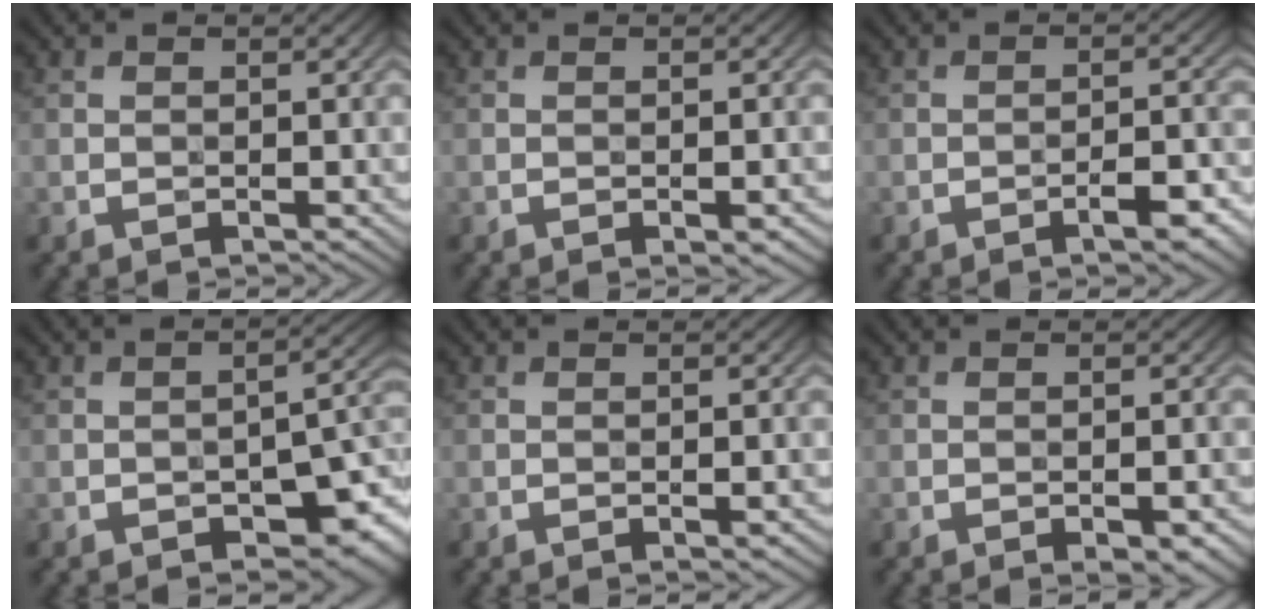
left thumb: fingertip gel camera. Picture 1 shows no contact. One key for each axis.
{"total": 1.7, "fx": -0.9, "fy": 0.3, "fz": 1.5, "tx": -0.020, "ty": 0.001, "tz": -0.012}
{"total": 4.1, "fx": -2.5, "fy": 0.9, "fz": 3.2, "tx": -0.044, "ty": 0.012, "tz": -0.037}
{"total": 7.5, "fx": -3.8, "fy": 3.1, "fz": 5.6, "tx": -0.070, "ty": -0.002, "tz": -0.053}
{"total": 1.3, "fx": -0.7, "fy": 0.1, "fz": 1.1, "tx": -0.015, "ty": 0.001, "tz": -0.009}
{"total": 2.8, "fx": -1.6, "fy": 0.7, "fz": 2.2, "tx": -0.027, "ty": 0.004, "tz": -0.020}